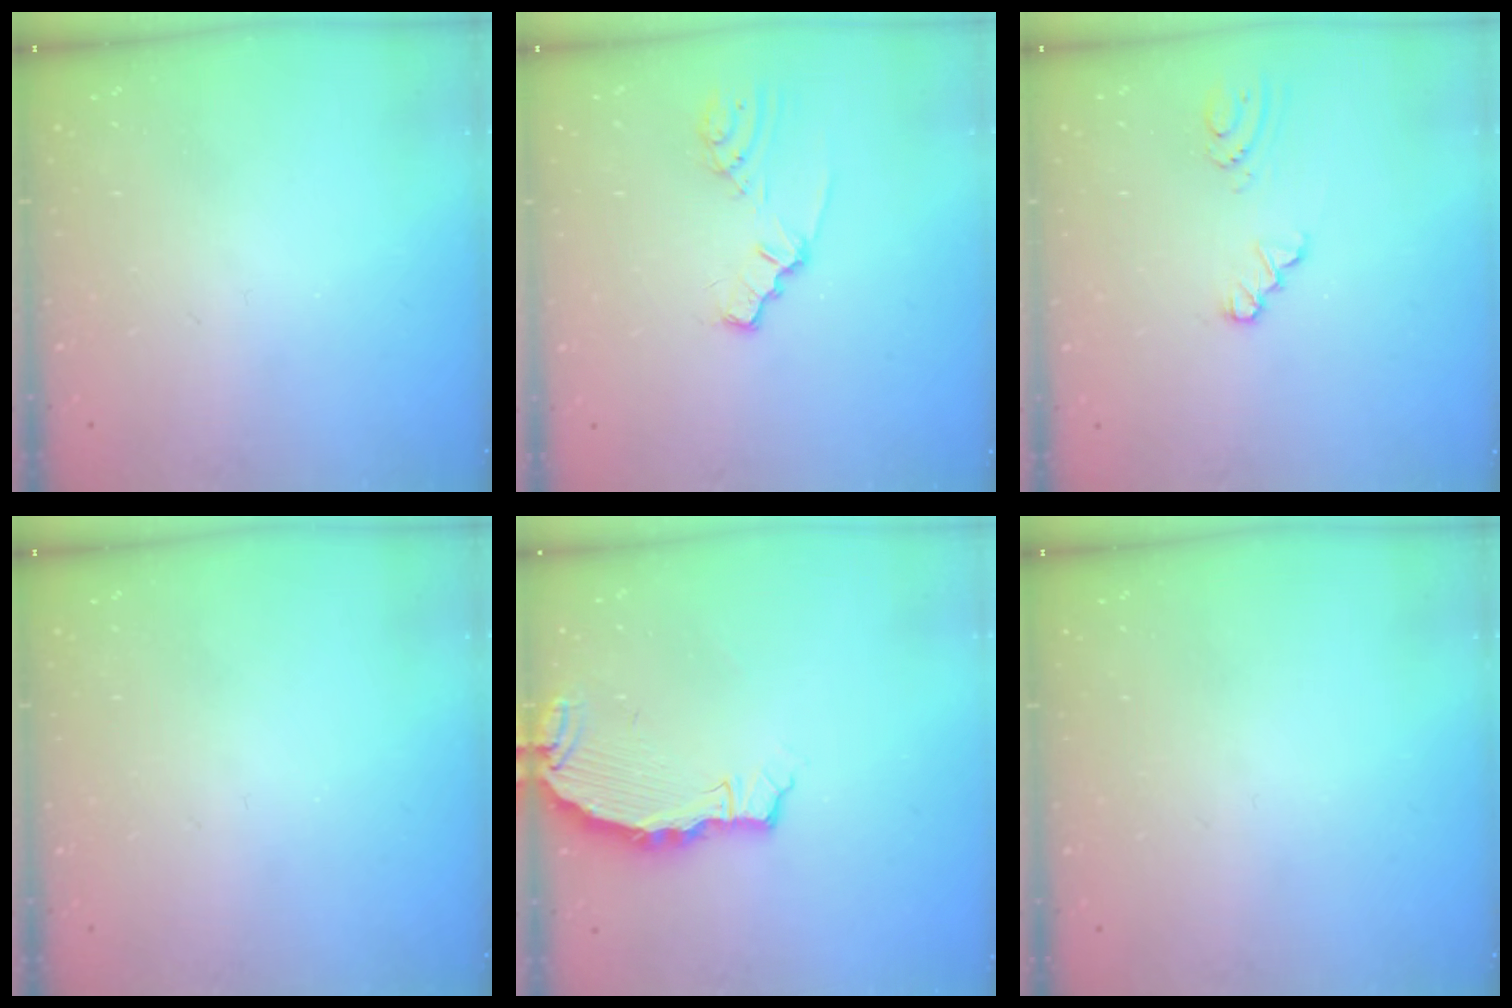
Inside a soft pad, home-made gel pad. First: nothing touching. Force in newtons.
{"total": 2.4, "press": 2.4, "slide": 0.2}
{"total": 1.0, "press": 1.0, "slide": 0.2}
{"total": 0.0}
{"total": 4.5, "press": 4.4, "slide": 0.4}
{"total": 0.0}